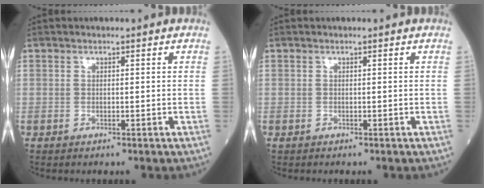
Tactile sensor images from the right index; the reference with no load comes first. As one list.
[{"total": 0.0}]